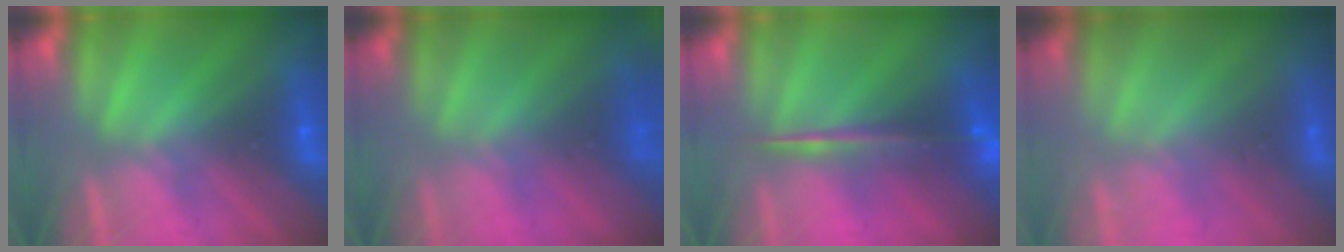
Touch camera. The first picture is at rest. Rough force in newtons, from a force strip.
{"total": 11.3}
{"total": 7.0}
{"total": 1.8}